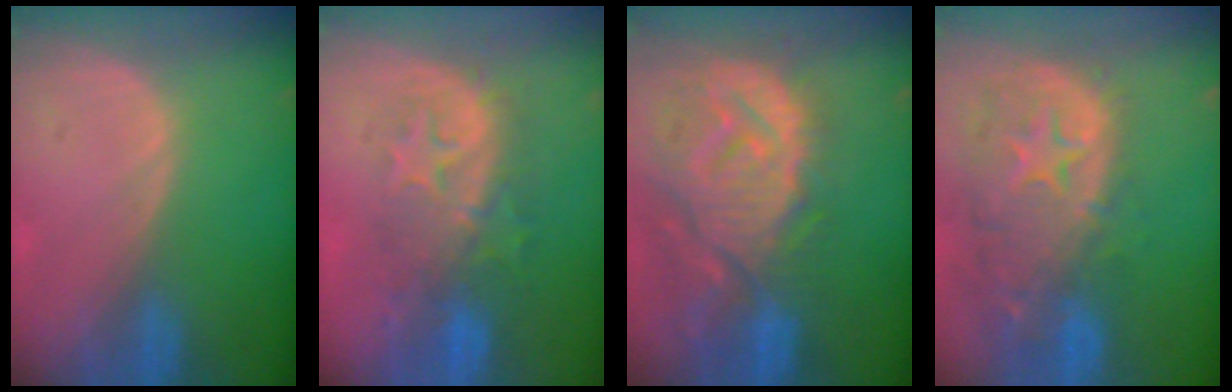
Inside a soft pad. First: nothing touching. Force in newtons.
{"total": 8.4, "press": 8.3, "slide": 1.2}
{"total": 14.0, "press": 12.1, "slide": 6.9}
{"total": 13.8, "press": 11.1, "slide": 8.1}